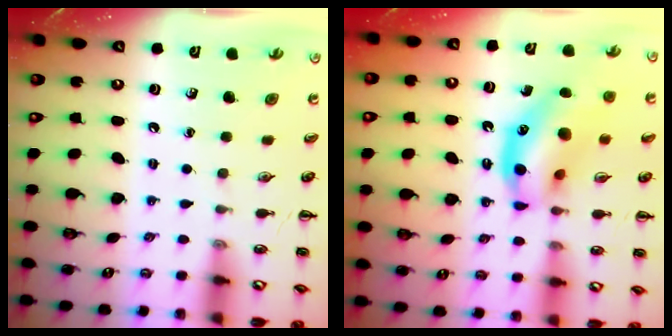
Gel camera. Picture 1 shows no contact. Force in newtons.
{"total": 15.2, "press": 14.8, "slide": 3.3}